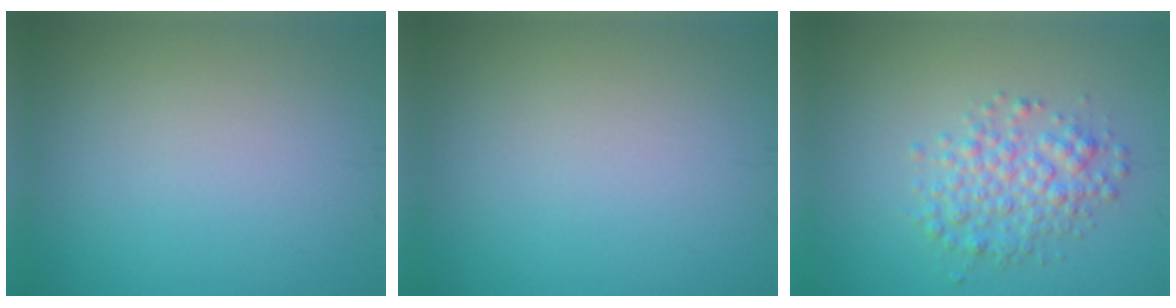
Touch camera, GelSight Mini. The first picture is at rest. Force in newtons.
{"total": 0.0}
{"total": 3.5, "press": 3.5, "slide": 0.1}